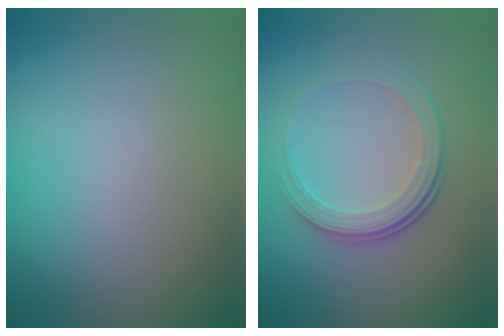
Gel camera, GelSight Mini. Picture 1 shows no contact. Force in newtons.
{"total": 4.1, "press": 2.7, "slide": 3.0}